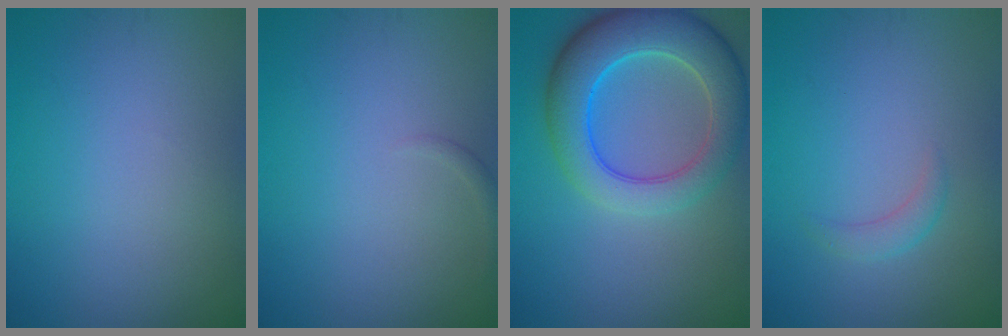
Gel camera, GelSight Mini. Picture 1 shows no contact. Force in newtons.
{"total": 0.6, "press": 0.6, "slide": 0.1}
{"total": 7.2, "press": 7.2, "slide": 0.6}
{"total": 1.4, "press": 1.4, "slide": 0.0}